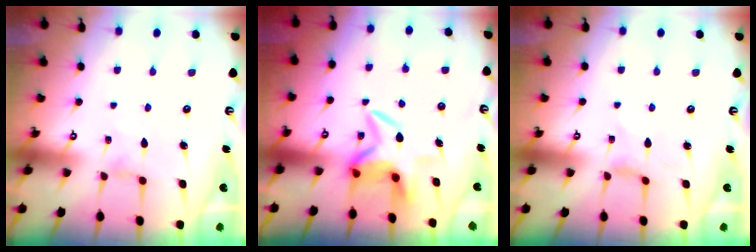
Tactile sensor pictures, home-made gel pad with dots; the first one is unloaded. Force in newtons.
{"total": 6.2, "press": 6.1, "slide": 0.7}
{"total": 0.0}